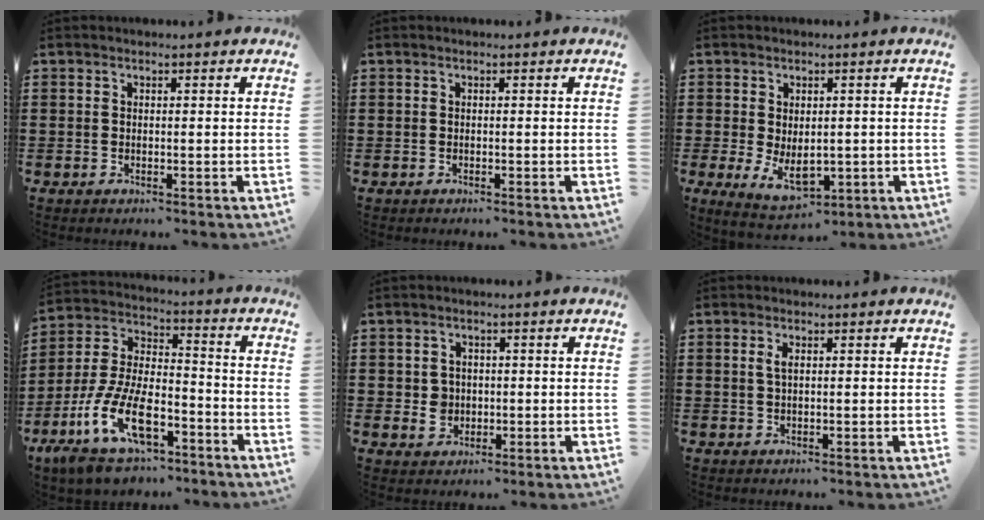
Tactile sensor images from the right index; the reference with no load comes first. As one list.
[{"total": 0.0}, {"total": 5.9, "force": [-1.4, 3.4, 4.6], "torque": [-0.092, -0.006, -0.026]}, {"total": 14.3, "force": [-8.7, 5.9, 9.7], "torque": [-0.219, 0.016, -0.163]}, {"total": 2.4, "force": [-0.2, 2.2, 0.9], "torque": [-0.024, 0.006, -0.005]}, {"total": 1.4, "force": [0.4, 0.5, 1.3], "torque": [-0.027, 0.004, 0.005]}]